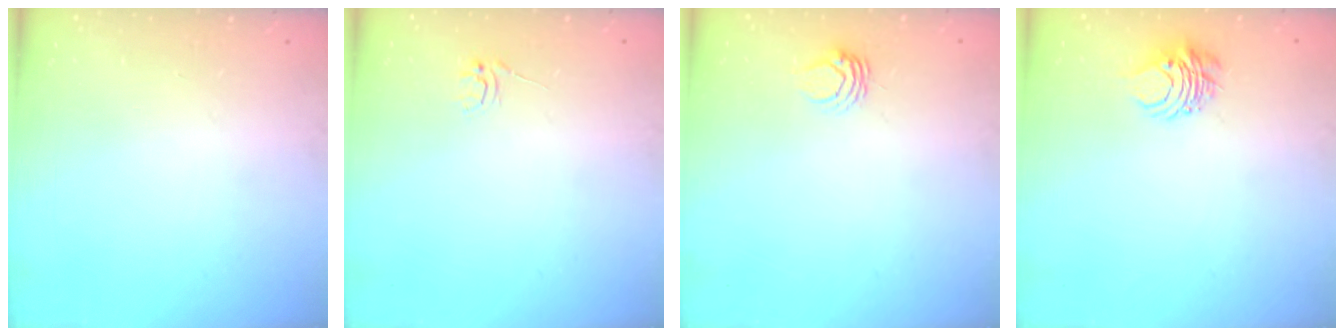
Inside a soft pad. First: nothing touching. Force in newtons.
{"total": 2.5, "press": 2.5, "slide": 0.2}
{"total": 4.4, "press": 4.3, "slide": 0.5}
{"total": 6.3, "press": 6.3, "slide": 0.6}